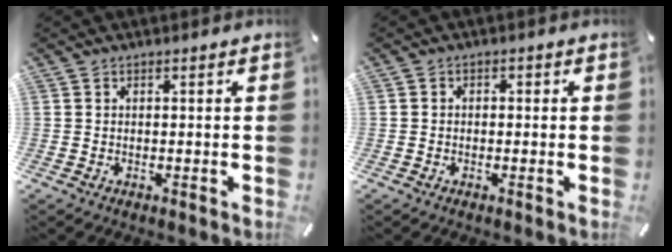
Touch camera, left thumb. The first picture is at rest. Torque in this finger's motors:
{"motor_torque": [0.11, -0.39, -0.03, 0.06, -0.10]}